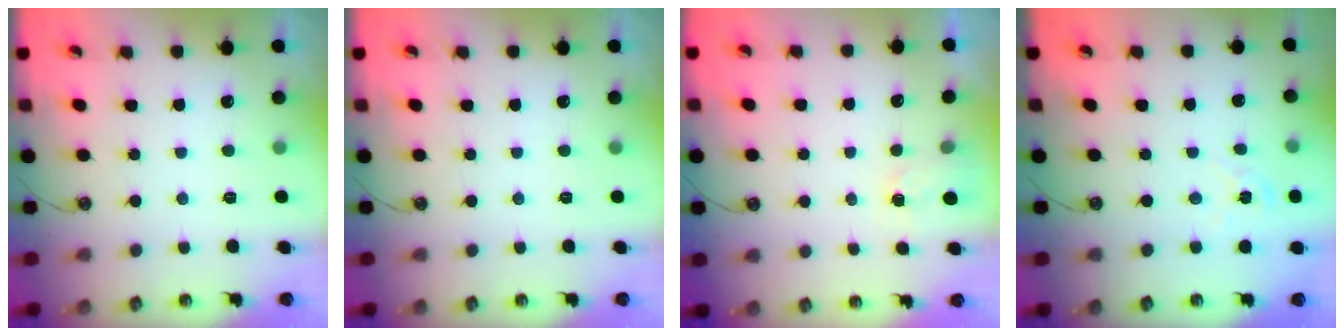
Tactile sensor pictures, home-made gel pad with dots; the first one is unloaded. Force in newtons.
{"total": 0.0}
{"total": 1.1, "press": 1.1, "slide": 0.3}
{"total": 1.9, "press": 1.8, "slide": 0.3}